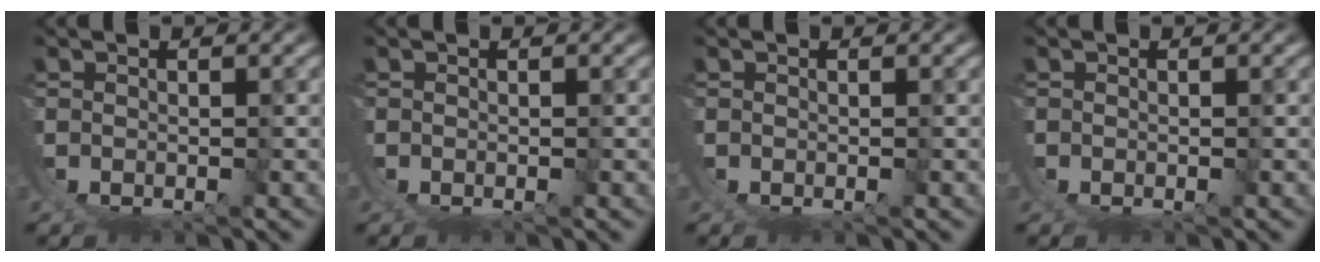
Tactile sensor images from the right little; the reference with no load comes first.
{"total": 0.7, "force": [-0.2, 0.7, 0.1], "torque": [-0.008, -0.003, -0.003]}
{"total": 0.8, "force": [-0.2, 0.8, 0.1], "torque": [-0.008, -0.003, -0.004]}
{"total": 1.2, "force": [-0.3, 1.1, 0.1], "torque": [-0.011, -0.004, -0.007]}